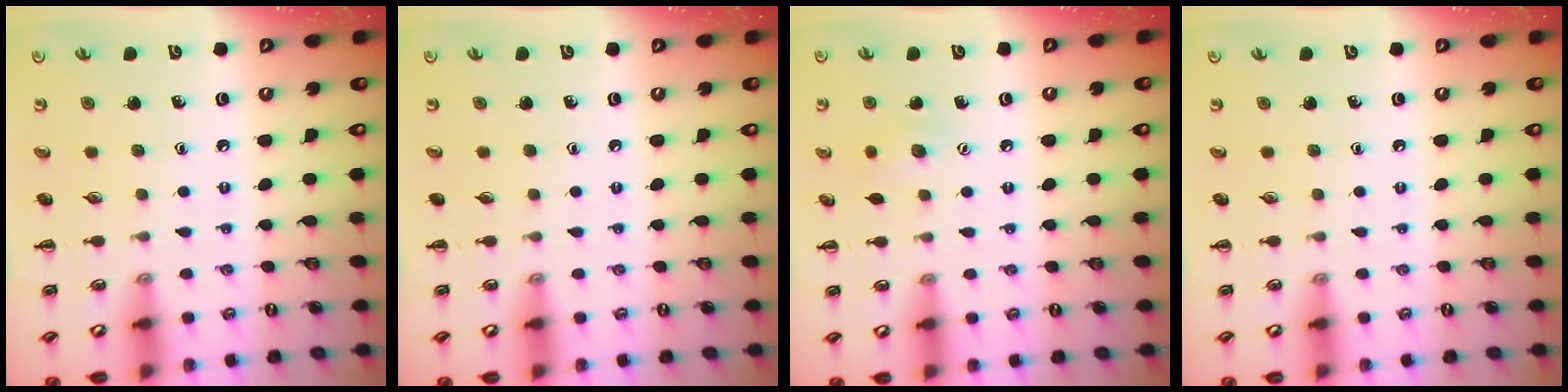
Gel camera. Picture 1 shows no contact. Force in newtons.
{"total": 0.0}
{"total": 6.3, "press": 6.1, "slide": 1.5}
{"total": 0.0}